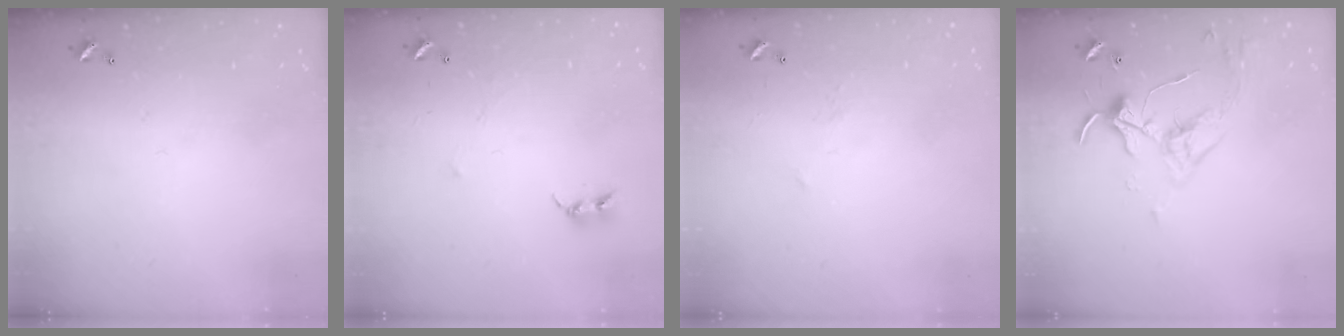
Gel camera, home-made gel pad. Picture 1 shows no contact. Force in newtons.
{"total": 2.4, "press": 2.4, "slide": 0.4}
{"total": 5.7, "press": 5.6, "slide": 0.9}
{"total": 3.4, "press": 3.4, "slide": 0.6}